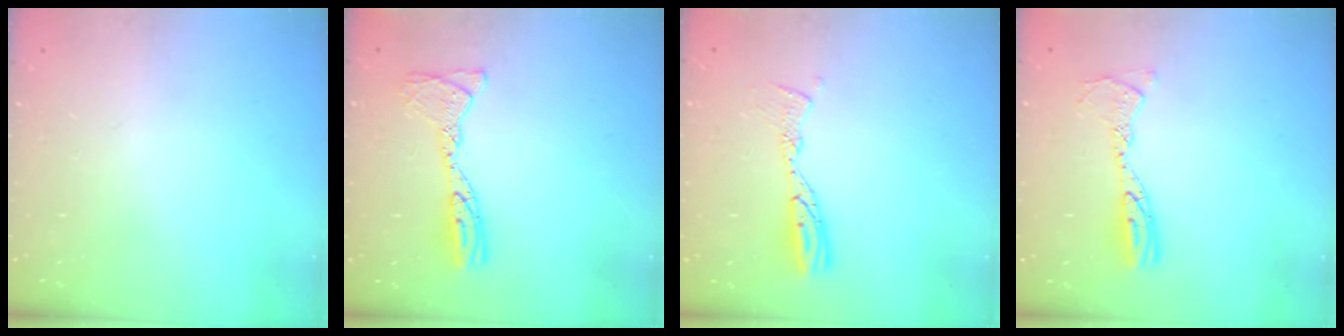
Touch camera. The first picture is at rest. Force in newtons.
{"total": 12.2, "press": 12.1, "slide": 1.3}
{"total": 9.7, "press": 9.7, "slide": 0.9}
{"total": 10.6, "press": 10.6, "slide": 0.9}